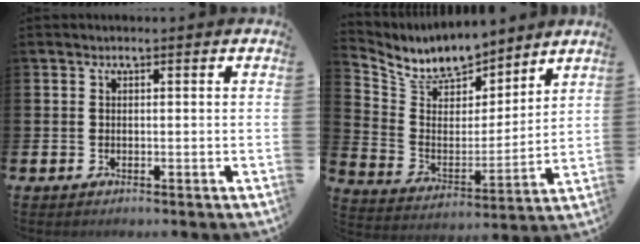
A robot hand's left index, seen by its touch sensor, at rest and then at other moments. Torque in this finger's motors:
{"motor_torque": [0.40, -0.23, 0.30, 0.09]}